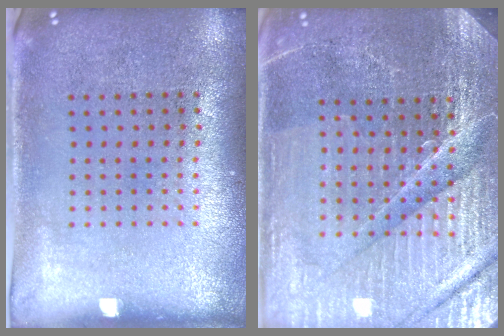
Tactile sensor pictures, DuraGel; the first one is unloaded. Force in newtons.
{"total": 5.3, "press": 4.9, "slide": 2.0}